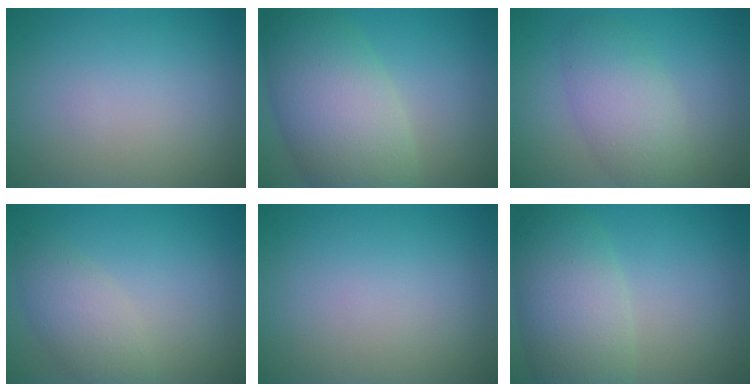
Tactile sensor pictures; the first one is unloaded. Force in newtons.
{"total": 8.6, "press": 8.6, "slide": 0.7}
{"total": 4.3, "press": 4.3, "slide": 0.1}
{"total": 3.2, "press": 3.1, "slide": 0.2}
{"total": 0.0}
{"total": 6.8, "press": 6.7, "slide": 0.6}